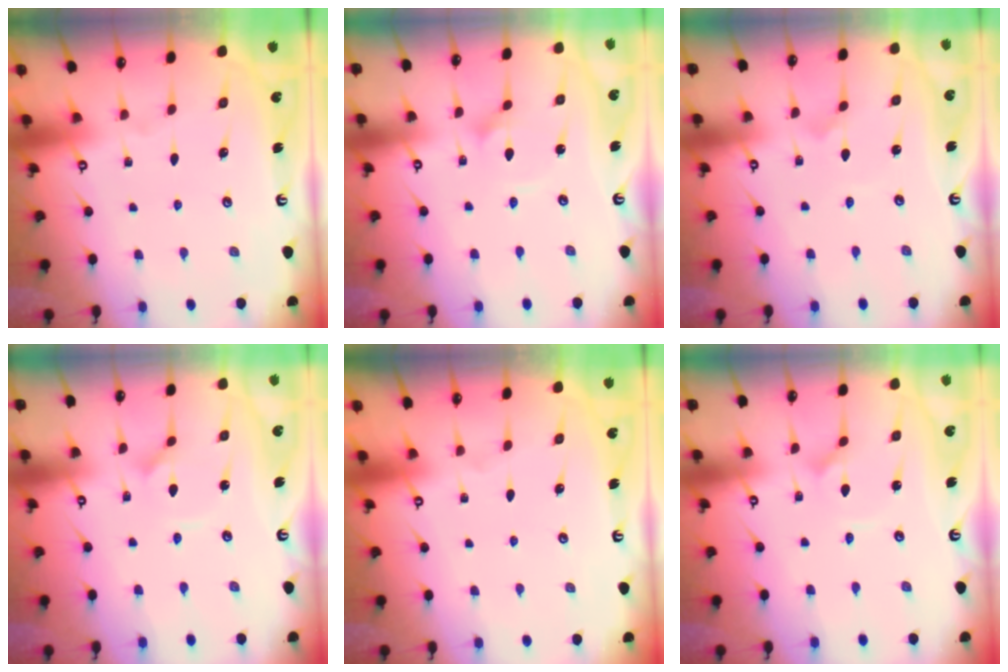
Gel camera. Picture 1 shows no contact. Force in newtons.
{"total": 2.2, "press": 2.2, "slide": 0.1}
{"total": 0.6, "press": 0.6, "slide": 0.0}
{"total": 2.9, "press": 2.9, "slide": 0.1}
{"total": 0.0}
{"total": 1.9, "press": 1.9, "slide": 0.2}